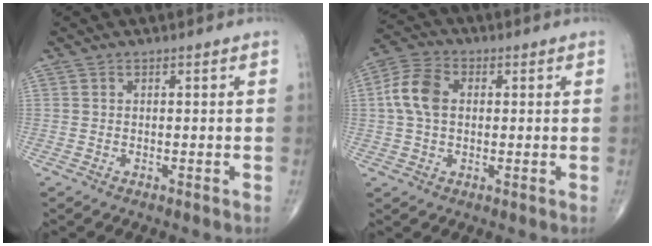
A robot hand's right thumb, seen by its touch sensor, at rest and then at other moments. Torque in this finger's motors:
{"motor_torque": [0.46, 1.03, 0.74, -0.19, 0.06]}